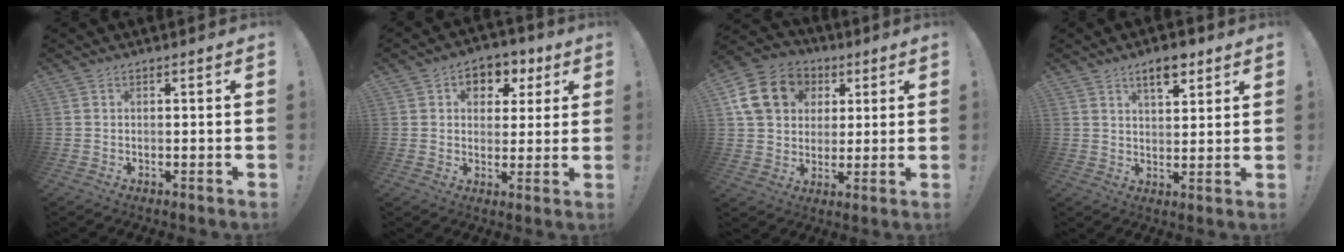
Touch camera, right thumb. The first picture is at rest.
{"total": 7.4, "force": [2.3, 6.1, 3.6], "torque": [-0.031, -0.010, 0.043]}
{"total": 15.4, "force": [4.9, 12.8, 7.2], "torque": [-0.096, -0.003, 0.105]}
{"total": 6.9, "force": [4.6, 2.8, 4.3], "torque": [-0.056, -0.019, 0.078]}